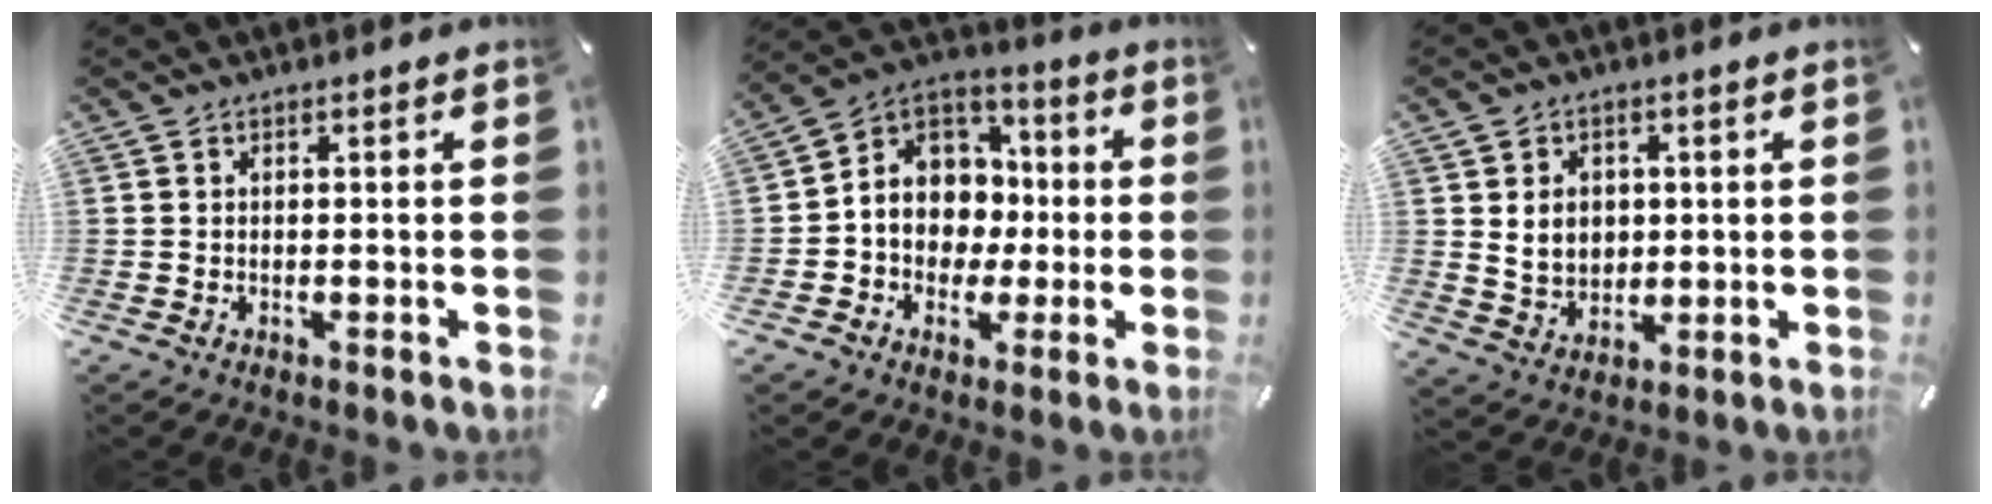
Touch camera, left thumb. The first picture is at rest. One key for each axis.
{"total": 10.0, "fx": 0.1, "fy": 9.6, "fz": 2.5, "tx": -0.059, "ty": -0.006, "tz": 0.009}
{"total": 6.4, "fx": 1.4, "fy": 5.8, "fz": 2.4, "tx": -0.040, "ty": 0.002, "tz": 0.023}